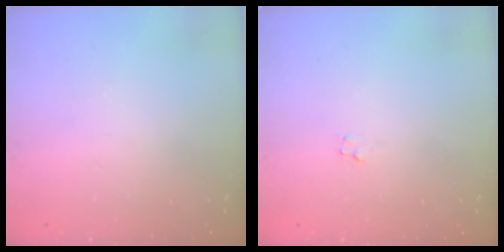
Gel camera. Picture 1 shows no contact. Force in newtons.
{"total": 2.0, "press": 2.0, "slide": 0.2}